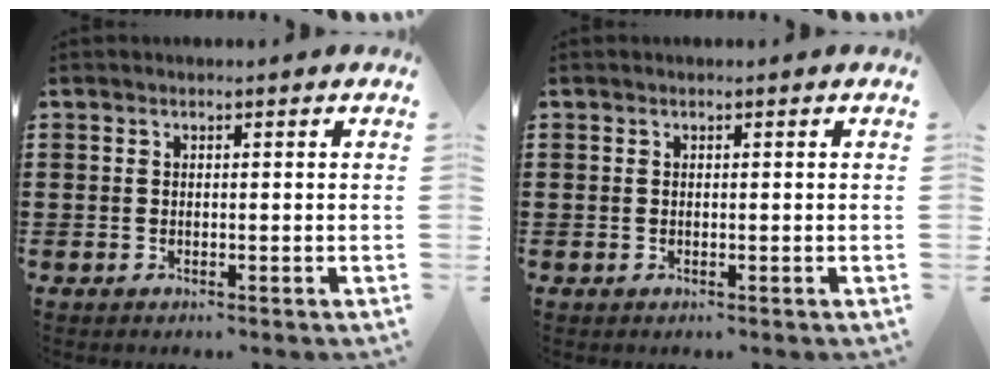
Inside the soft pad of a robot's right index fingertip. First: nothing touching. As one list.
[{"total": 0.0}]